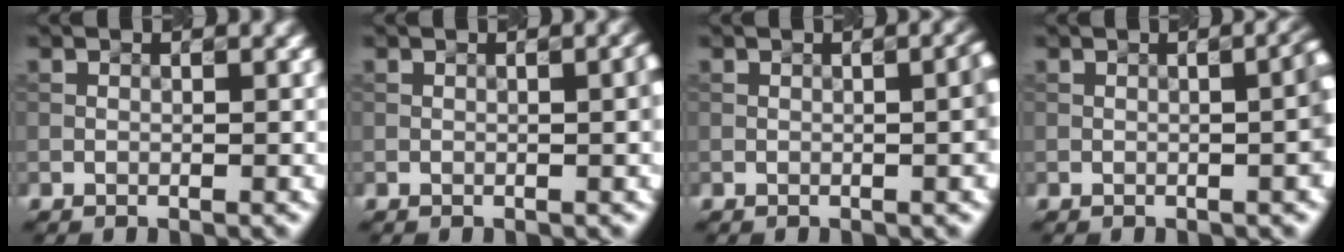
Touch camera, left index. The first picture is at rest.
{"total": 1.8, "force": [-0.1, 0.4, 1.7], "torque": [-0.018, 0.005, -0.003]}
{"total": 2.6, "force": [-0.2, 0.6, 2.5], "torque": [-0.026, 0.009, -0.002]}
{"total": 3.2, "force": [-0.2, 0.7, 3.1], "torque": [-0.032, 0.012, -0.002]}